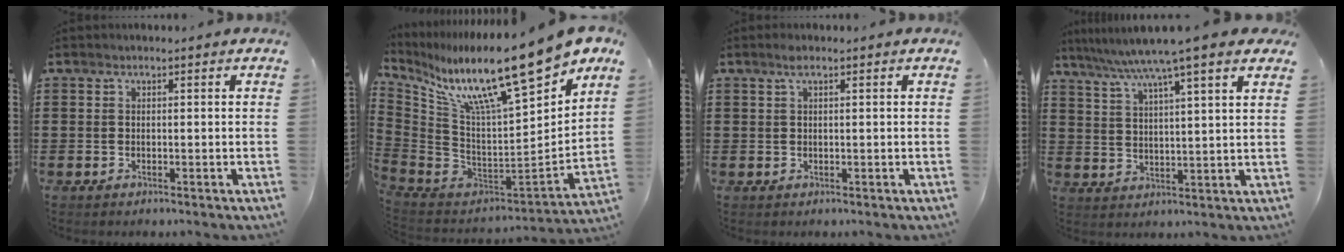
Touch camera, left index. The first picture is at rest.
{"total": 17.7, "force": [12.8, 2.1, 12.2], "torque": [-0.226, -0.096, 0.209]}
{"total": 1.3, "force": [0.7, 0.2, 1.1], "torque": [-0.023, 0.003, 0.013]}
{"total": 7.9, "force": [6.3, -0.4, 4.9], "torque": [-0.114, -0.030, 0.105]}